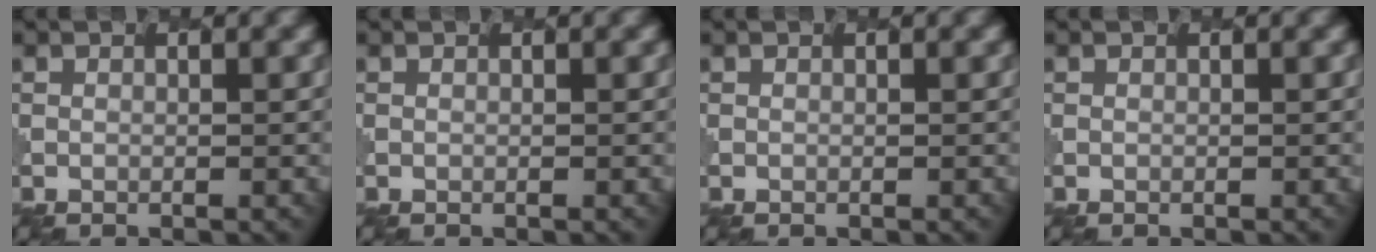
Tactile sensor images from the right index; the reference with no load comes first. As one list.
[{"total": 0.0}, {"total": 0.0}, {"total": 0.0}]